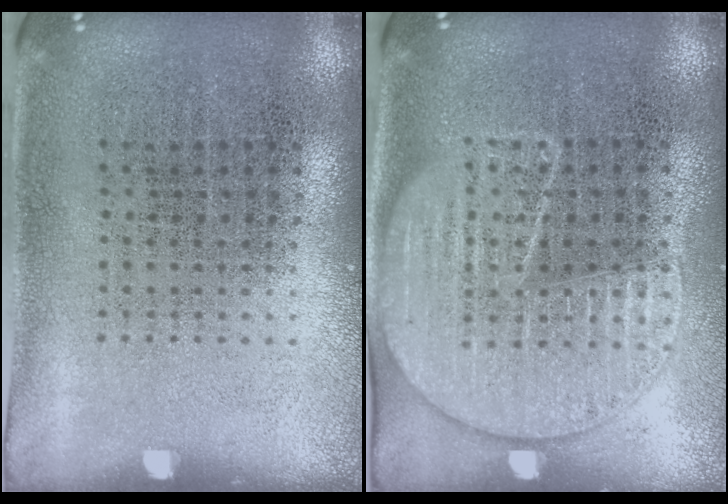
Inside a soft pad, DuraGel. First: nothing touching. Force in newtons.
{"total": 1.8, "press": 1.6, "slide": 0.8}